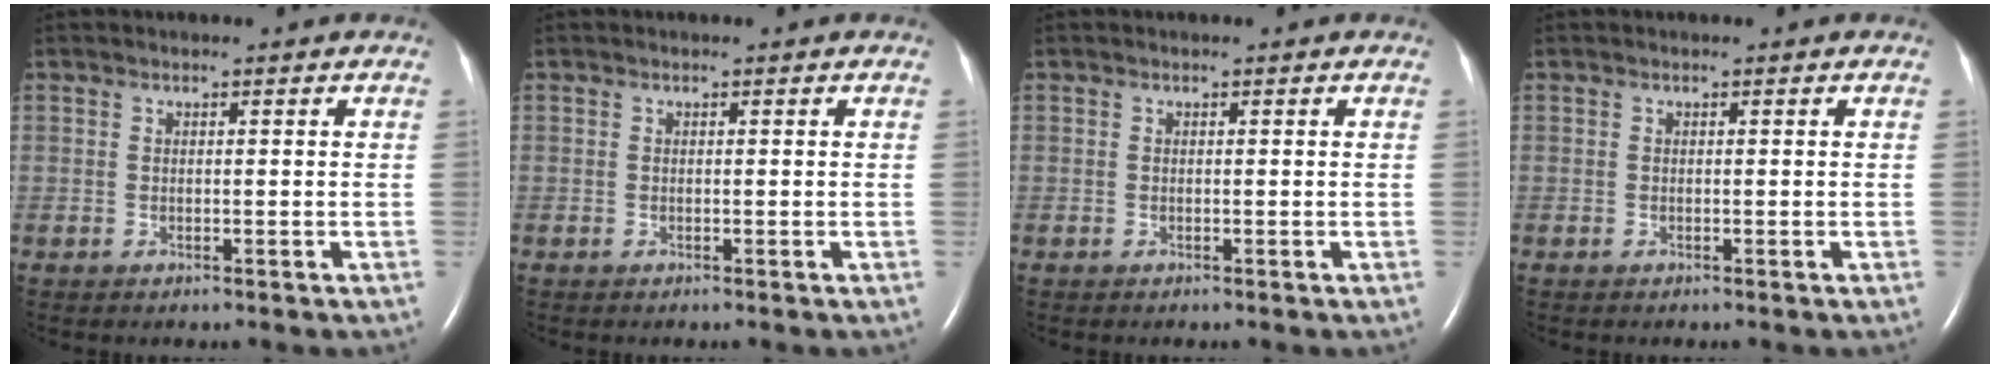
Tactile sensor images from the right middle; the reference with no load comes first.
{"total": 0.0}
{"total": 0.0}
{"total": 0.0}